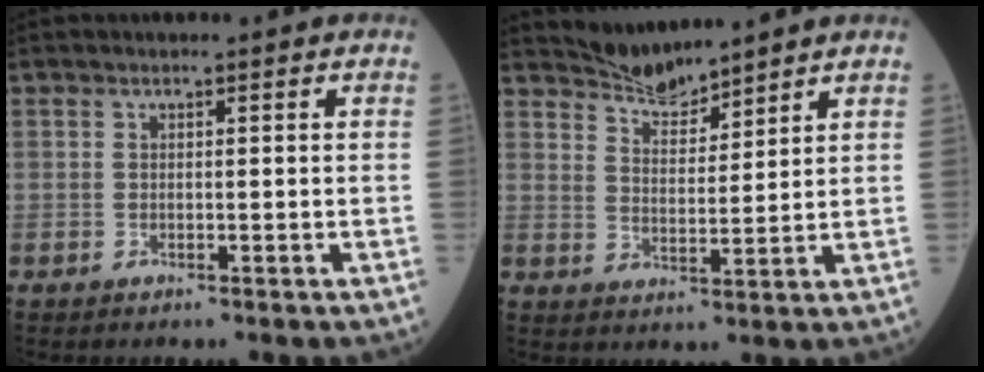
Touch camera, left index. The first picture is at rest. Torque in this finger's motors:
{"motor_torque": [0.41, -0.53, -0.02, 0.01]}